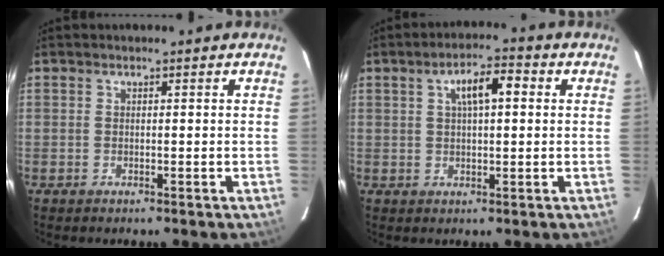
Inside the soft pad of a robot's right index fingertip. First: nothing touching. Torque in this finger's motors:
{"motor_torque": [0.48, 0.08, 0.25, 0.04]}